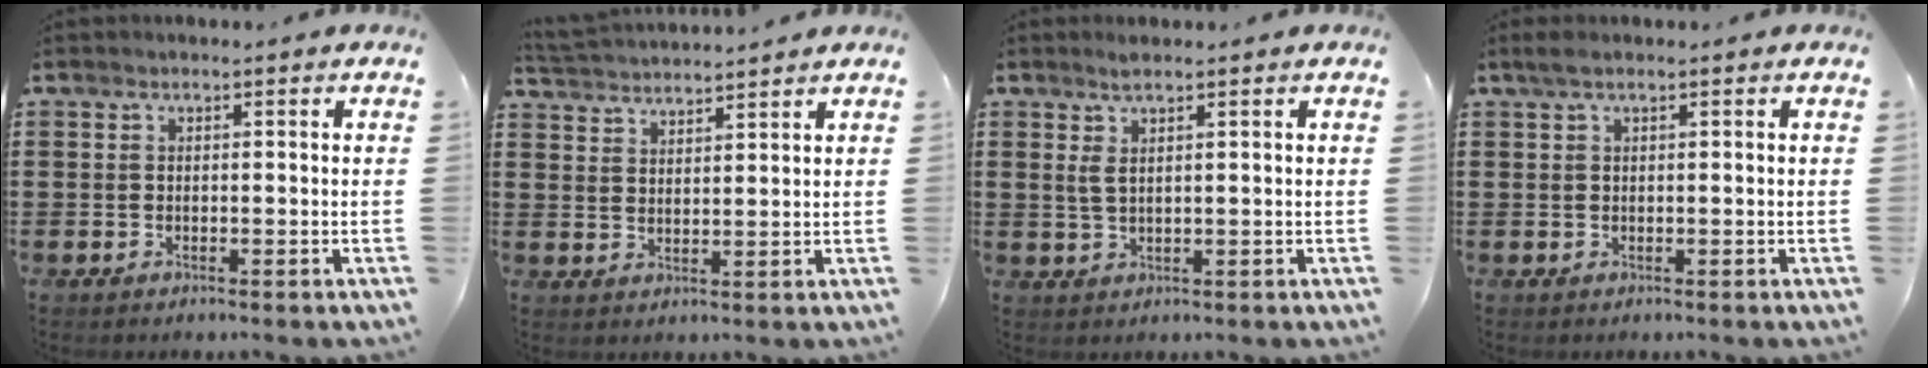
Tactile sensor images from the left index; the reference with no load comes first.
{"total": 2.9, "force": [2.9, -0.2, -0.1], "torque": [-0.009, -0.013, 0.053]}
{"total": 2.7, "force": [1.3, 0.6, 2.3], "torque": [-0.048, 0.004, 0.022]}
{"total": 1.0, "force": [0.5, 0.0, 0.9], "torque": [-0.017, 0.000, 0.009]}